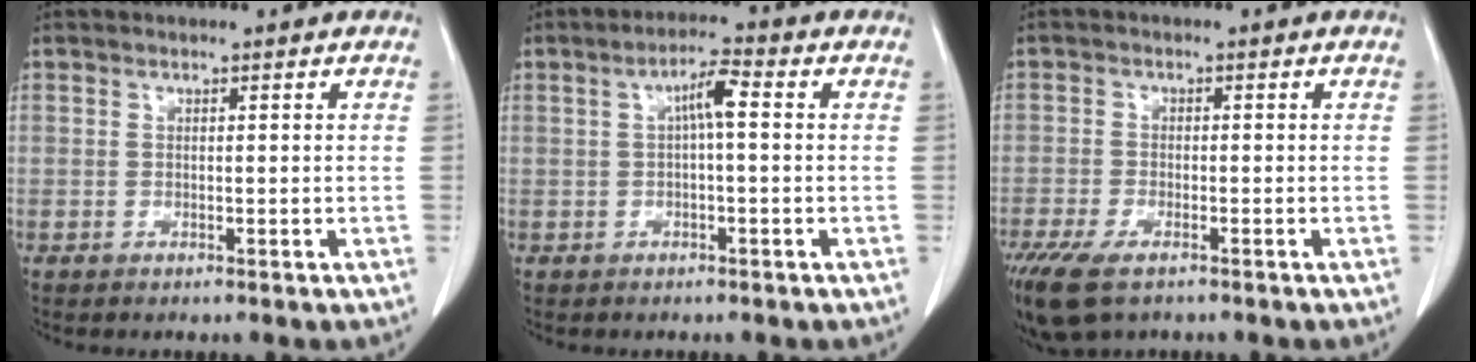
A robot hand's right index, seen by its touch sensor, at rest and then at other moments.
{"total": 4.0, "force": [0.5, 0.5, 3.9], "torque": [-0.069, 0.012, 0.006]}
{"total": 8.7, "force": [-5.9, 3.4, 5.4], "torque": [-0.105, -0.018, -0.098]}